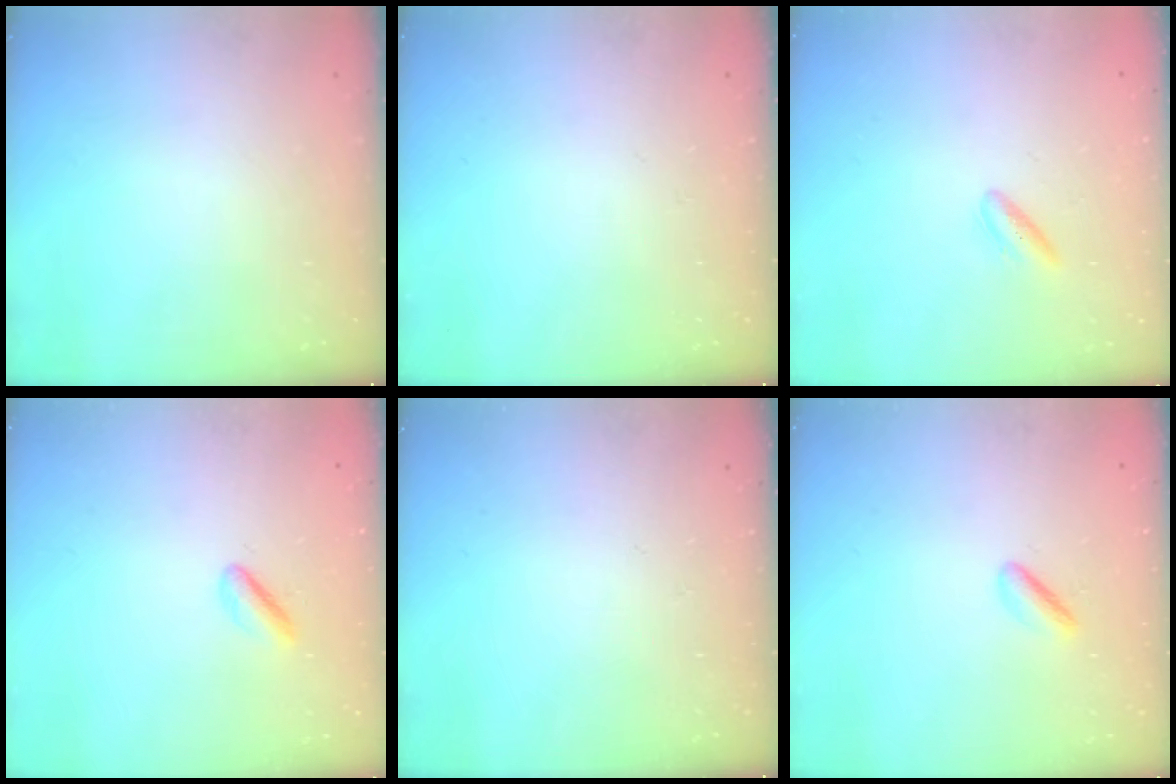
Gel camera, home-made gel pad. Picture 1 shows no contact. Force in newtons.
{"total": 0.0}
{"total": 3.6, "press": 3.3, "slide": 1.4}
{"total": 2.2, "press": 1.8, "slide": 1.2}
{"total": 0.0}
{"total": 2.1, "press": 1.9, "slide": 0.9}